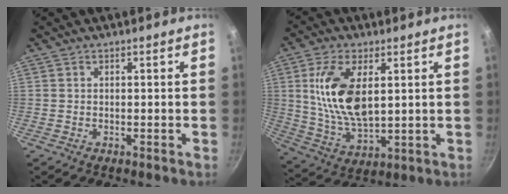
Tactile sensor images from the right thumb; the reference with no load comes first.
{"total": 14.4, "force": [3.3, 7.2, 12.0], "torque": [-0.226, -0.016, 0.072]}